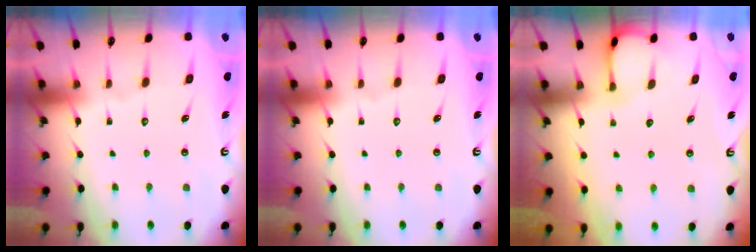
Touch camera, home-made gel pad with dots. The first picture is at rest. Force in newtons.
{"total": 0.0}
{"total": 3.6, "press": 3.6, "slide": 0.4}